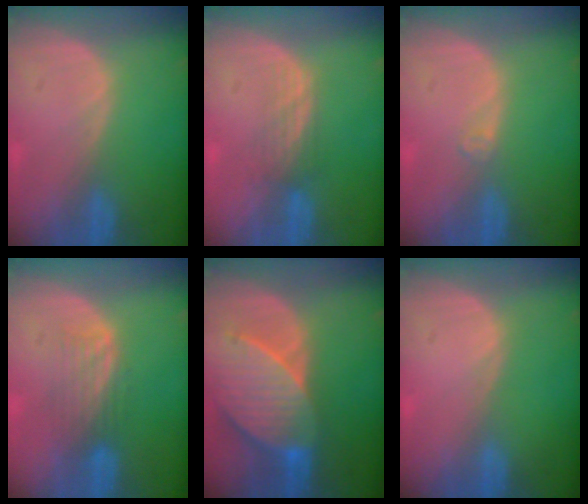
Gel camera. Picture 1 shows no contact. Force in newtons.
{"total": 3.1, "press": 2.6, "slide": 1.7}
{"total": 1.1, "press": 0.8, "slide": 0.7}
{"total": 4.3, "press": 3.7, "slide": 2.2}
{"total": 9.6, "press": 8.7, "slide": 3.9}
{"total": 0.0}